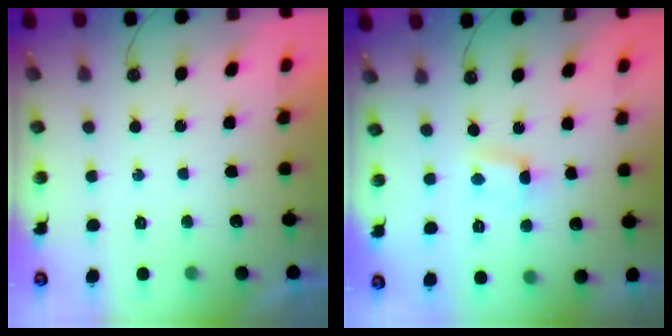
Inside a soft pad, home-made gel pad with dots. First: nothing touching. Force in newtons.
{"total": 0.6, "press": 0.4, "slide": 0.4}